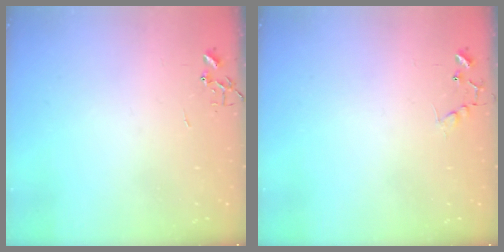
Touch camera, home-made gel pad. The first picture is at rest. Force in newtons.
{"total": 6.7, "press": 6.7, "slide": 0.4}